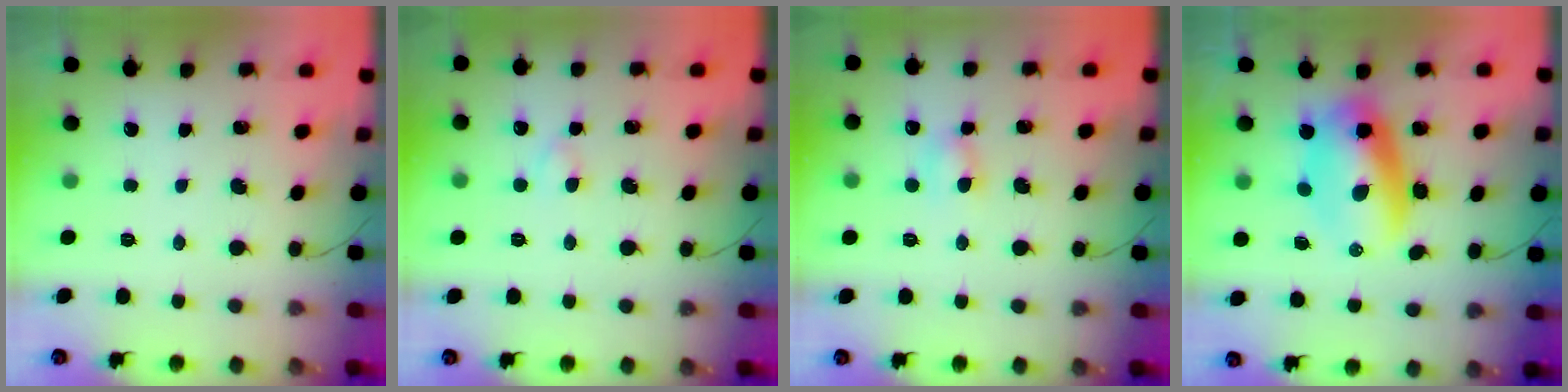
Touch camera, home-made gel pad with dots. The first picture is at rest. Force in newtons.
{"total": 2.0, "press": 1.8, "slide": 0.9}
{"total": 4.4, "press": 4.2, "slide": 1.3}
{"total": 9.4, "press": 9.1, "slide": 2.4}